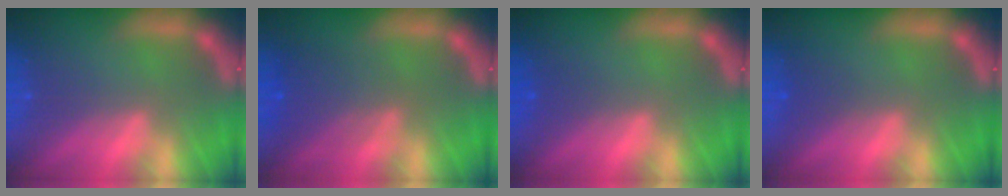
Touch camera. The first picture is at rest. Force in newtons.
{"total": 4.0}
{"total": 0.9}
{"total": 1.0}